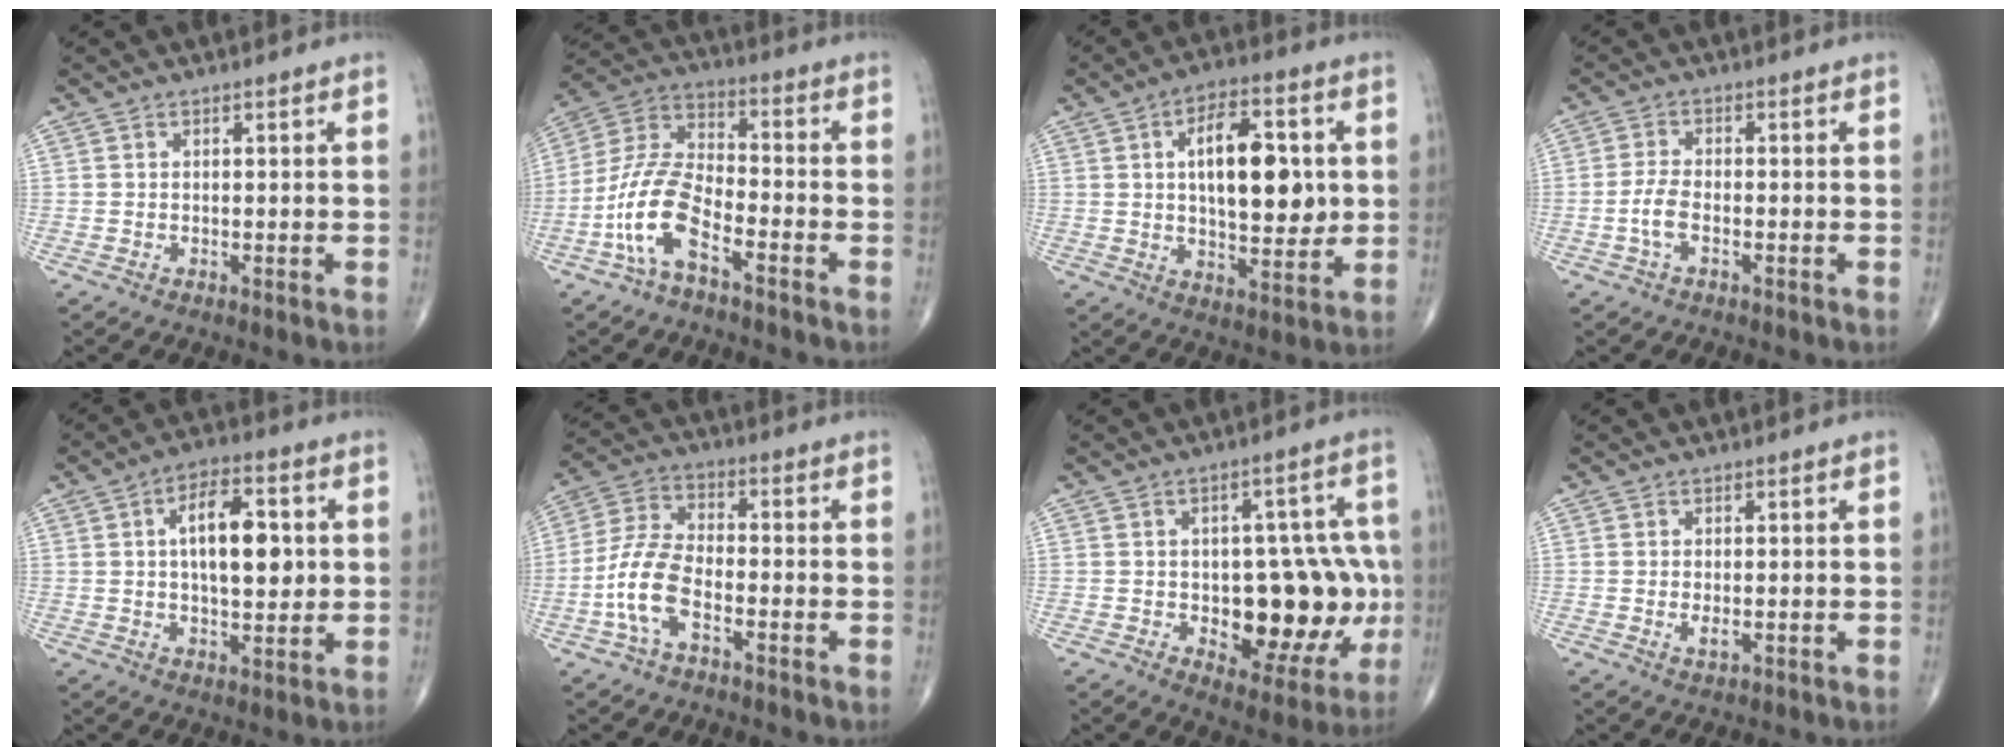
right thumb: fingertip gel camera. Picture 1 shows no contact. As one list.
[{"total": 12.2, "force": [-5.9, 5.0, 9.4], "torque": [-0.205, 0.047, -0.119]}, {"total": 15.9, "force": [2.4, 7.7, 13.7], "torque": [-0.183, -0.004, 0.038]}, {"total": 3.7, "force": [-1.3, 1.6, 3.0], "torque": [-0.069, 0.012, -0.028]}, {"total": 12.4, "force": [2.0, 5.9, 10.7], "torque": [-0.152, 0.002, 0.029]}, {"total": 9.4, "force": [-3.6, 4.4, 7.5], "torque": [-0.165, 0.030, -0.074]}, {"total": 18.5, "force": [-2.3, 10.0, 15.4], "torque": [-0.151, 0.016, -0.012]}, {"total": 1.6, "force": [-0.2, 0.7, 1.4], "torque": [-0.027, -0.006, -0.004]}]